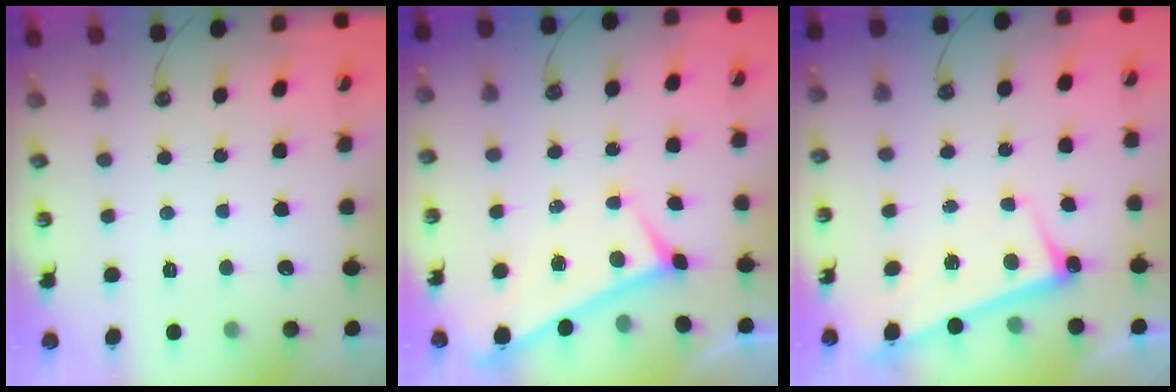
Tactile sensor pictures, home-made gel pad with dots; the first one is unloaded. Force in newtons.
{"total": 0.0}
{"total": 2.7, "press": 2.7, "slide": 0.5}